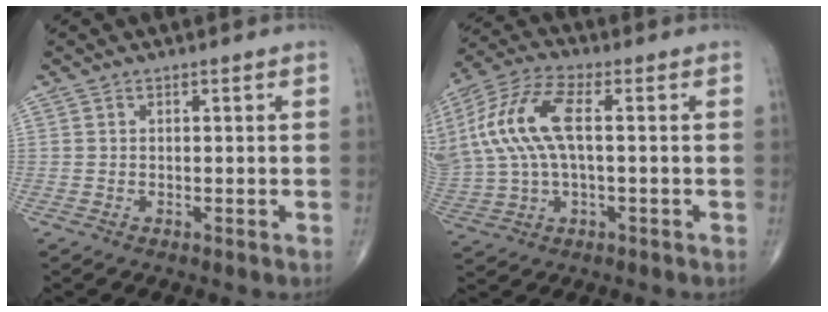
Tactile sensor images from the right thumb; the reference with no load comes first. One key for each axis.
{"total": 16.2, "fx": 2.3, "fy": 7.6, "fz": 14.2, "tx": -0.328, "ty": 0.026, "tz": 0.047}